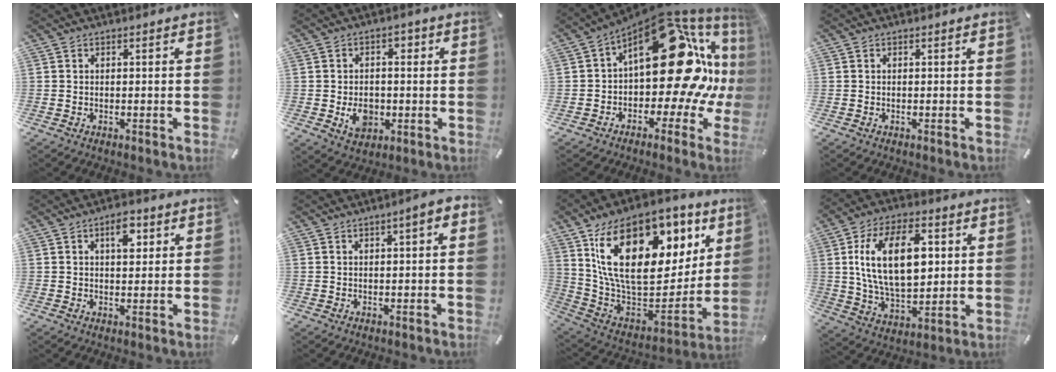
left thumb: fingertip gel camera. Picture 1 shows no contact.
{"total": 8.3, "force": [-1.2, 6.8, 4.6], "torque": [-0.065, 0.008, -0.022]}
{"total": 26.9, "force": [7.4, 14.3, 21.6], "torque": [-0.298, -0.065, 0.136]}
{"total": 0.0}
{"total": 5.7, "force": [2.2, 2.9, 4.3], "torque": [-0.052, -0.008, 0.029]}
{"total": 3.4, "force": [0.5, 1.0, 3.2], "torque": [-0.050, 0.003, 0.005]}
{"total": 27.6, "force": [11.9, 16.1, 19.1], "torque": [-0.324, -0.071, 0.212]}
{"total": 19.1, "force": [3.8, 11.1, 15.1], "torque": [-0.290, 0.006, 0.061]}